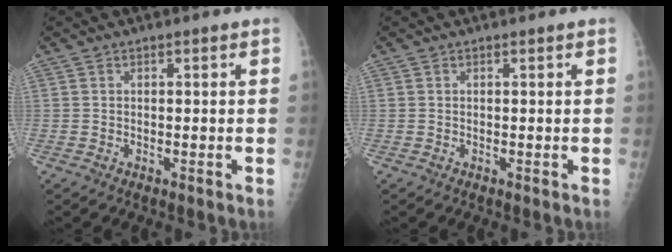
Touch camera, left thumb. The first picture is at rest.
{"total": 0.0}